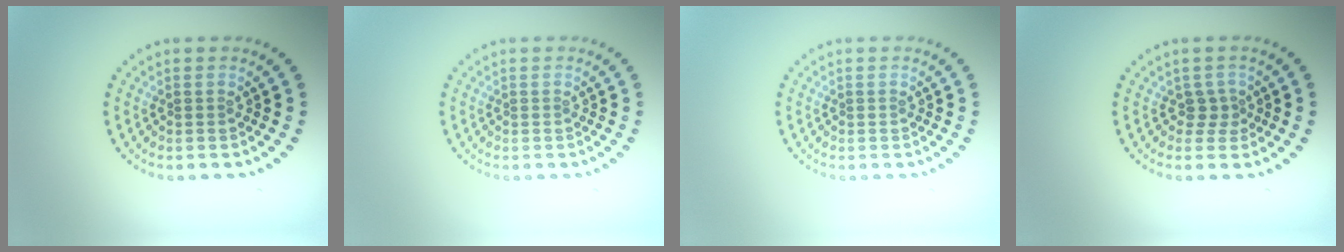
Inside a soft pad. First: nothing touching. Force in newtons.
{"total": 0.0}
{"total": 0.0}
{"total": 1.6, "press": 1.0, "slide": 1.2}